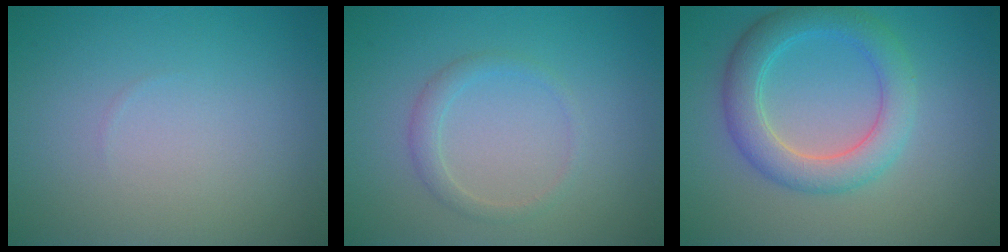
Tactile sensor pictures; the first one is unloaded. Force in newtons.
{"total": 1.5, "press": 1.5, "slide": 0.2}
{"total": 4.7, "press": 4.7, "slide": 0.1}